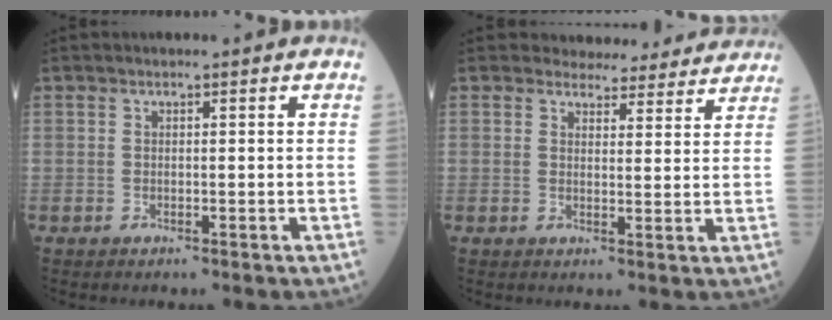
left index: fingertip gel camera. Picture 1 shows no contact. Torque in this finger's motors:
{"motor_torque": [0.28, -0.33, -0.04, -0.03]}